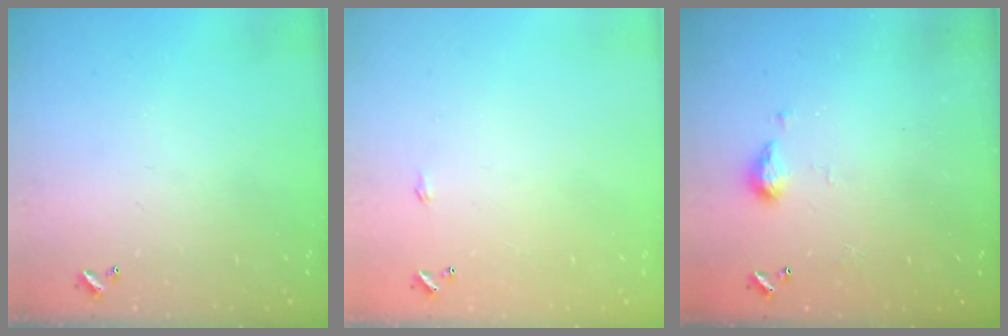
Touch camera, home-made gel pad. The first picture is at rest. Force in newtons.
{"total": 0.6, "press": 0.6, "slide": 0.2}
{"total": 3.8, "press": 3.7, "slide": 0.6}